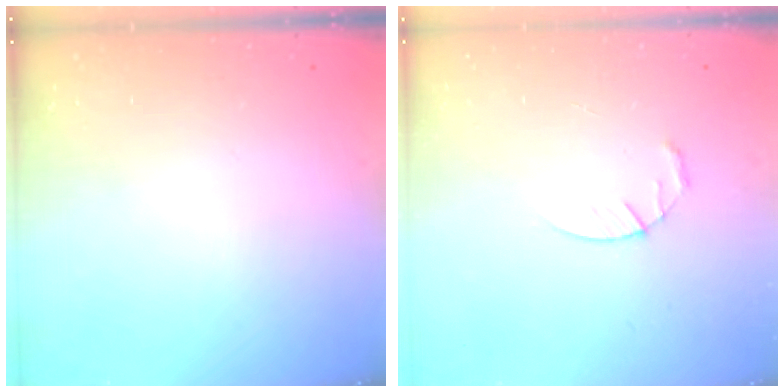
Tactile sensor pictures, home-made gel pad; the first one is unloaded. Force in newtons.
{"total": 3.6, "press": 3.6, "slide": 0.5}